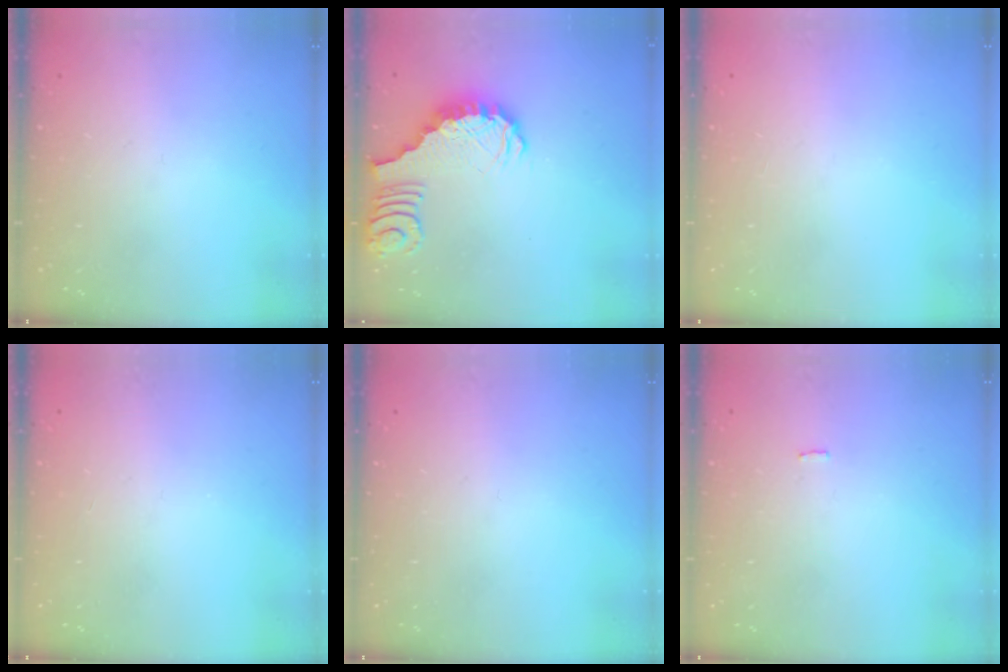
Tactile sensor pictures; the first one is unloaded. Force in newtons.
{"total": 2.7, "press": 2.7, "slide": 0.5}
{"total": 0.0}
{"total": 1.9, "press": 1.7, "slide": 0.8}
{"total": 0.0}
{"total": 0.5, "press": 0.4, "slide": 0.3}